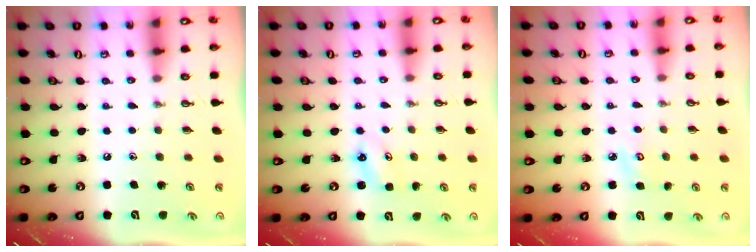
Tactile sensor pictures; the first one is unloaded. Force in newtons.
{"total": 4.5, "press": 4.5, "slide": 0.2}
{"total": 4.4, "press": 4.4, "slide": 0.4}